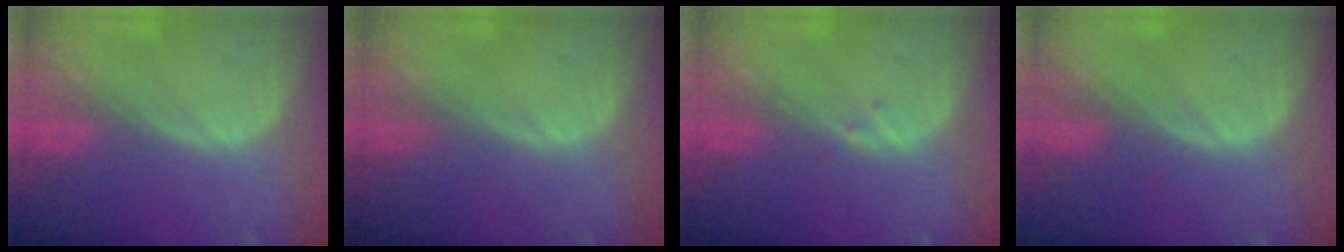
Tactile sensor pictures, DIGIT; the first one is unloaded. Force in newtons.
{"total": 0.0}
{"total": 0.8, "press": 0.8, "slide": 0.1}
{"total": 0.6, "press": 0.6, "slide": 0.2}